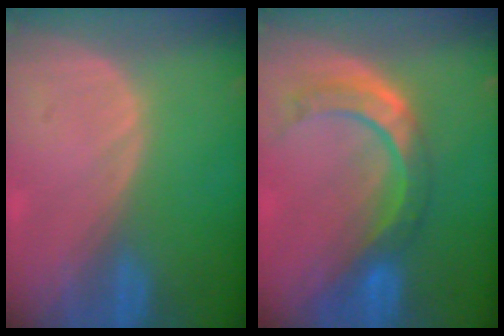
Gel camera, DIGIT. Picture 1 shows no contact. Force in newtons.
{"total": 8.5, "press": 7.2, "slide": 4.5}